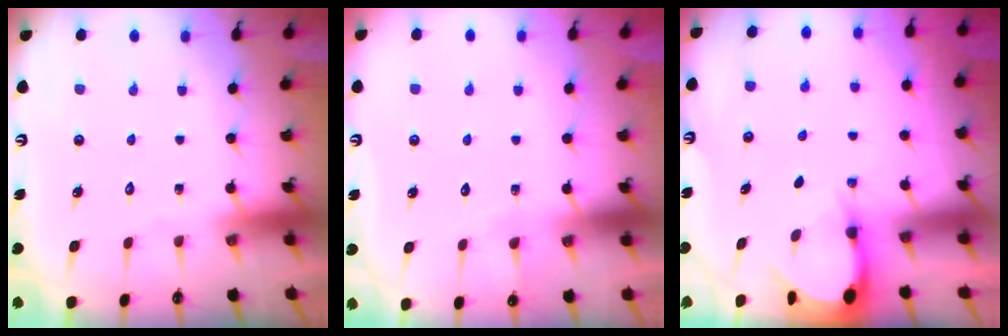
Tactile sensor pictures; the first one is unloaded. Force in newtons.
{"total": 5.0, "press": 5.0, "slide": 0.6}
{"total": 3.3, "press": 3.3, "slide": 0.3}